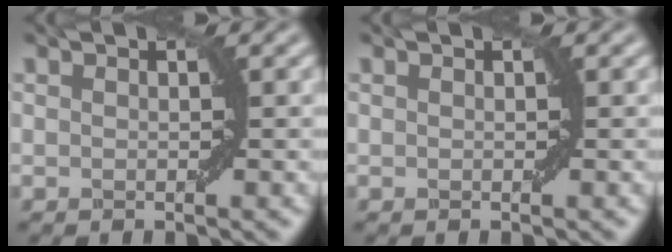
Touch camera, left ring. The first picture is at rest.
{"total": 0.0}